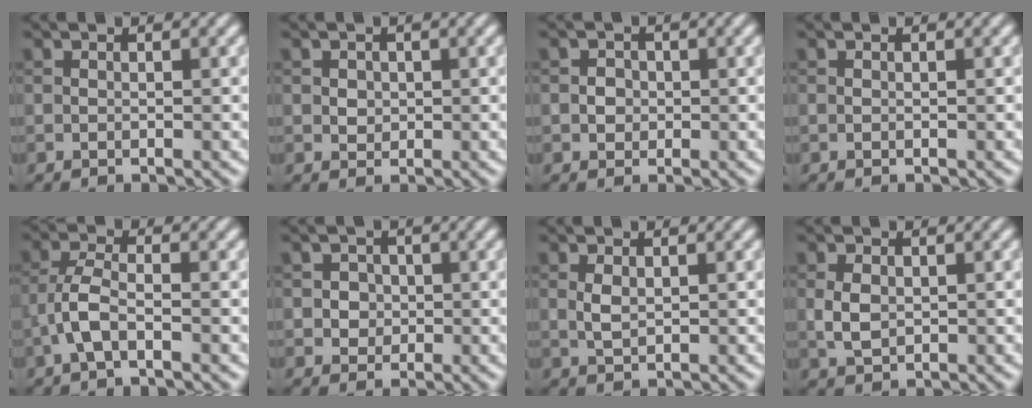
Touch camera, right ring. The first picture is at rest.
{"total": 1.2, "force": [0.2, 1.1, 0.5], "torque": [-0.009, 0.000, 0.006]}
{"total": 1.3, "force": [-0.1, 1.2, 0.5], "torque": [-0.002, -0.001, -0.003]}
{"total": 0.0}
{"total": 2.9, "force": [-1.3, 1.0, 2.4], "torque": [-0.056, 0.007, -0.036]}
{"total": 2.3, "force": [0.3, 2.1, 0.9], "torque": [0.000, 0.005, 0.004]}
{"total": 1.4, "force": [0.4, 0.7, 1.1], "torque": [-0.028, -0.001, 0.011]}
{"total": 2.3, "force": [0.1, 1.6, 1.6], "torque": [-0.039, 0.001, 0.005]}